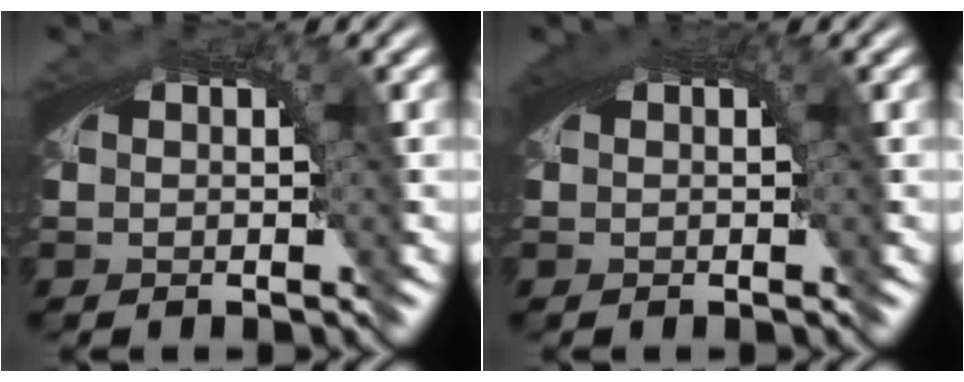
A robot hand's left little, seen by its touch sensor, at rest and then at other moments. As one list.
[{"total": 1.3, "force": [0.6, 0.0, 1.1], "torque": [-0.016, 0.003, 0.010]}]